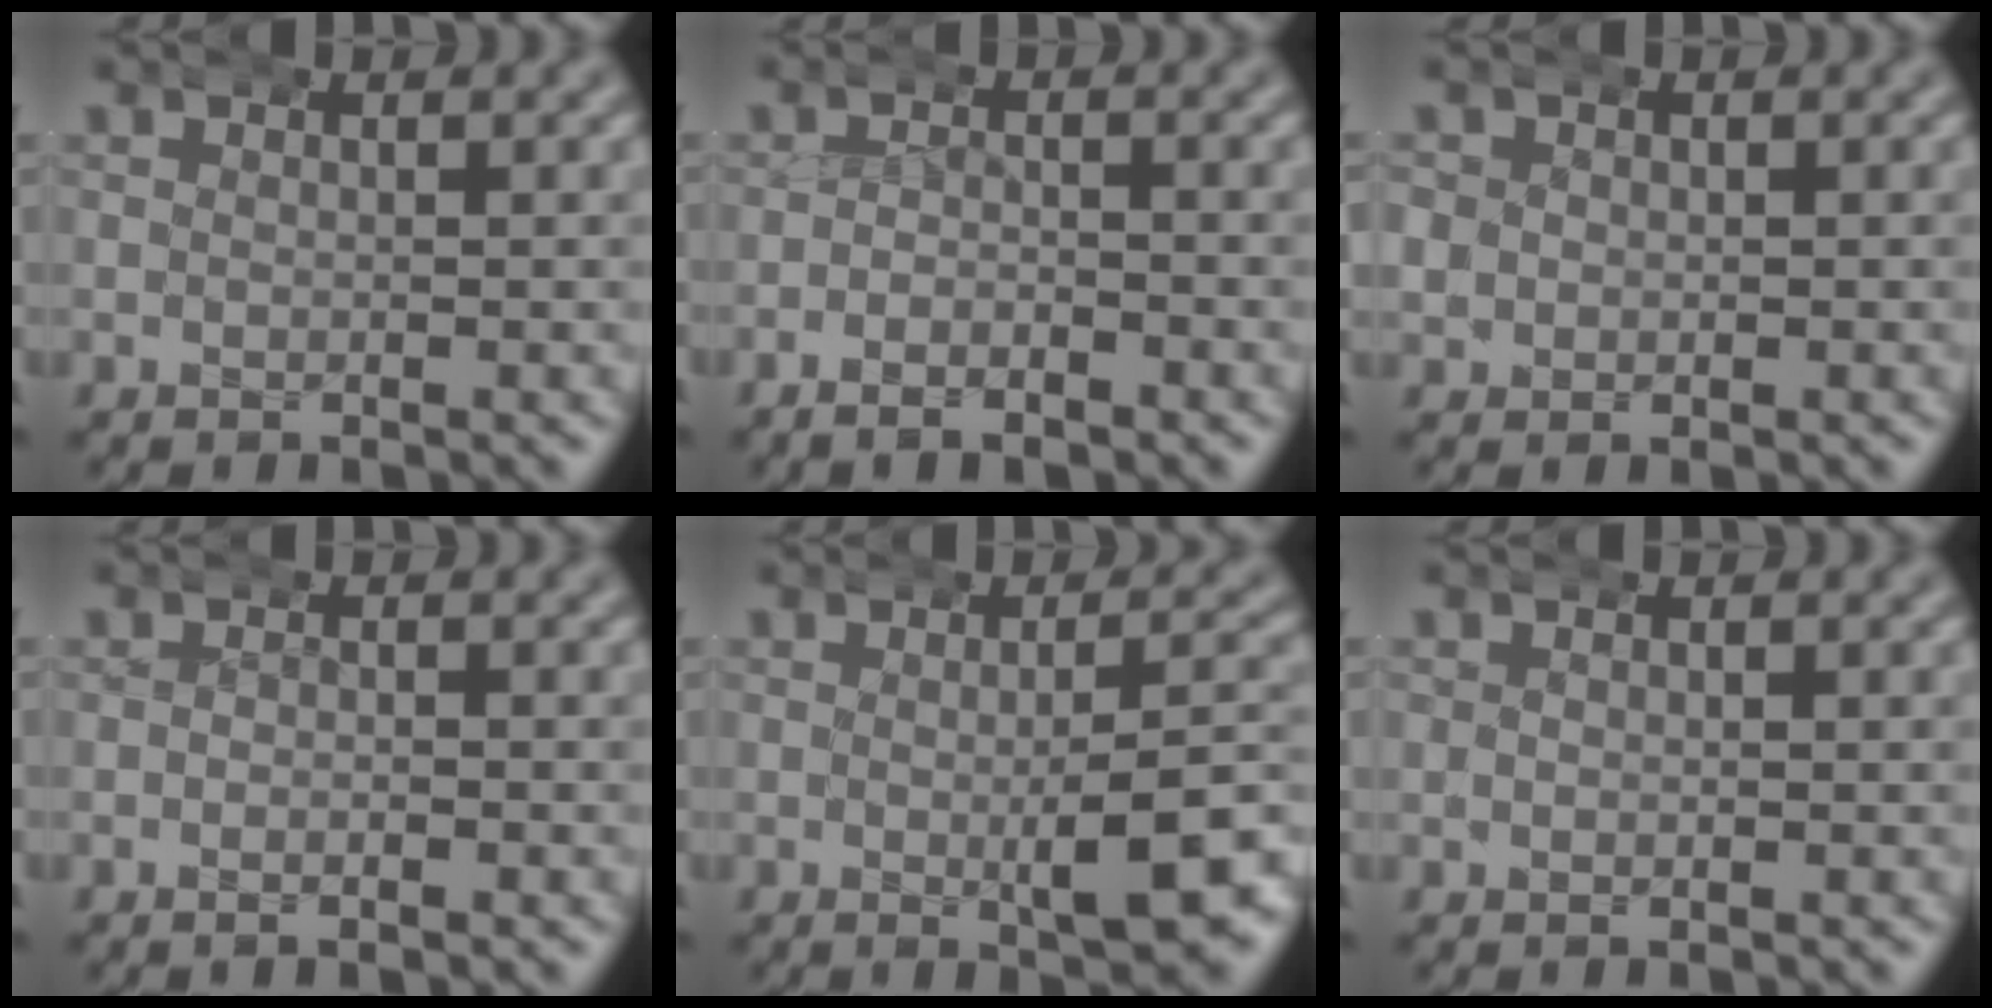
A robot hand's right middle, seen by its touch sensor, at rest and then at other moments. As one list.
[{"total": 2.6, "force": [-2.3, 1.0, 0.8], "torque": [-0.010, -0.007, -0.040]}, {"total": 1.9, "force": [0.3, 1.9, 0.4], "torque": [-0.029, -0.005, 0.007]}, {"total": 0.8, "force": [-0.6, 0.1, 0.6], "torque": [-0.013, 0.004, -0.015]}, {"total": 5.7, "force": [-1.0, 1.7, 5.4], "torque": [-0.066, -0.004, -0.013]}, {"total": 0.5, "force": [0.3, 0.4, -0.1], "torque": [-0.003, -0.003, 0.006]}]